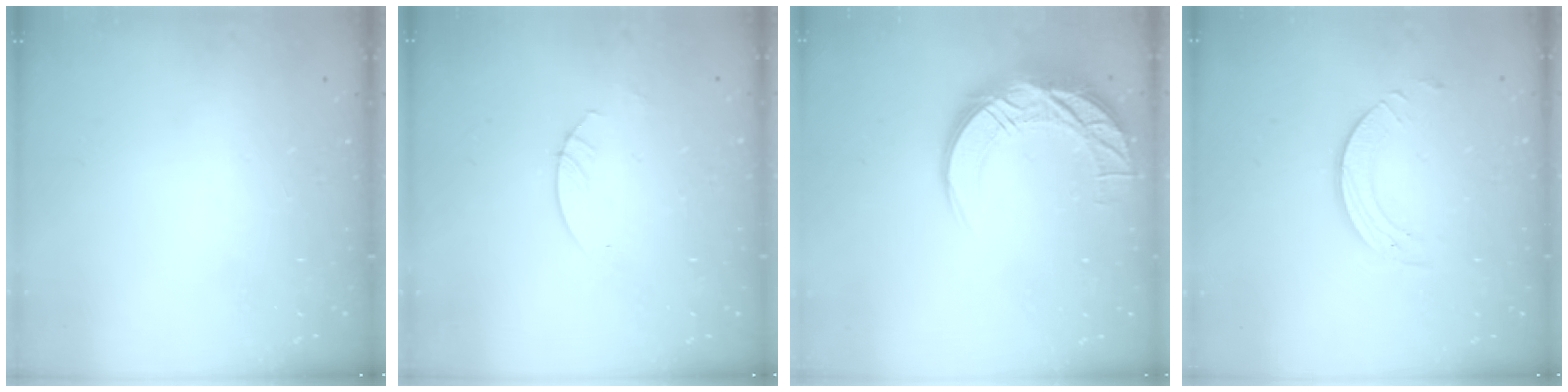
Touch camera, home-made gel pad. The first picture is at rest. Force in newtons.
{"total": 3.0, "press": 2.9, "slide": 0.3}
{"total": 15.9, "press": 15.9, "slide": 1.2}
{"total": 4.3, "press": 4.3, "slide": 0.1}